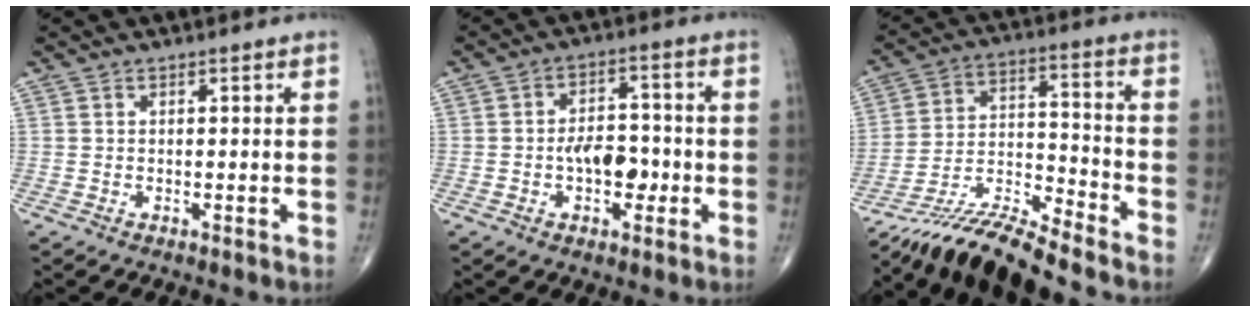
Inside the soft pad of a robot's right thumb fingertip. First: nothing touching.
{"total": 8.0, "force": [-1.7, 4.8, 6.2], "torque": [-0.071, 0.025, -0.029]}
{"total": 11.6, "force": [-11.2, -0.6, 3.0], "torque": [-0.061, 0.084, -0.210]}